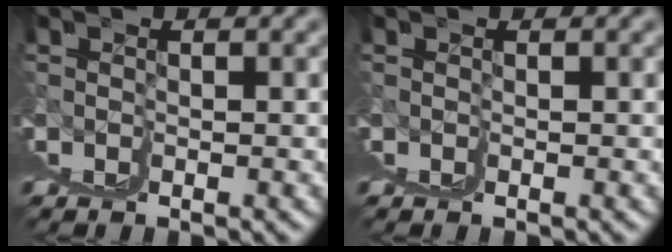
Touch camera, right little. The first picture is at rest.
{"total": 0.0}